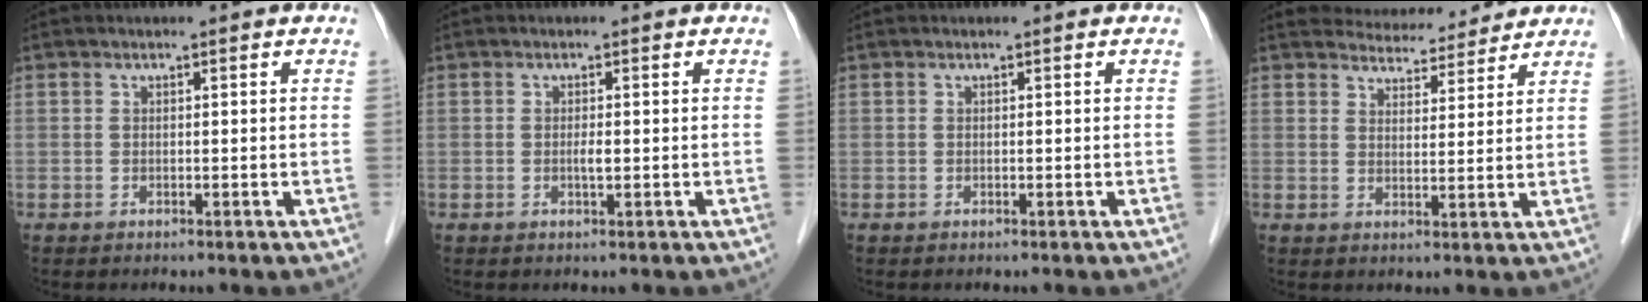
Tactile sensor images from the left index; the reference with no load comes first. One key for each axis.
{"total": 1.0, "fx": -0.1, "fy": 0.2, "fz": 1.0, "tx": -0.020, "ty": -0.002, "tz": -0.002}
{"total": 0.0}
{"total": 7.4, "fx": 7.1, "fy": 1.8, "fz": 0.7, "tx": -0.008, "ty": 0.010, "tz": 0.095}